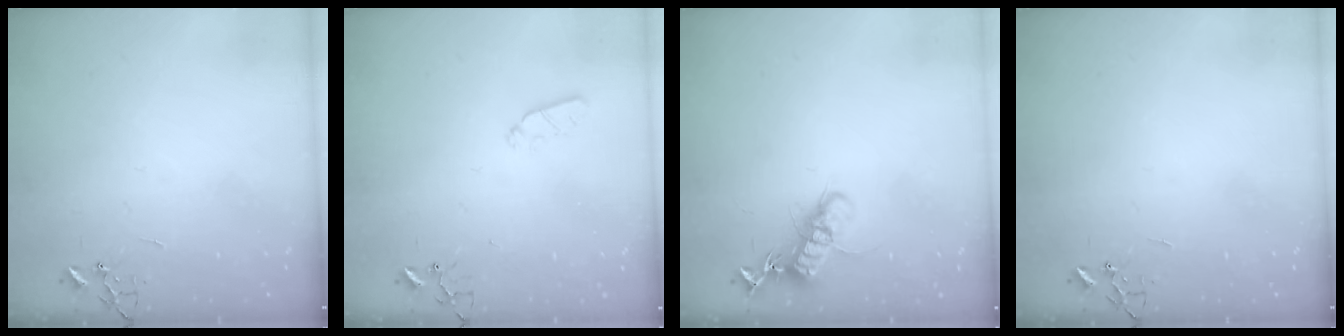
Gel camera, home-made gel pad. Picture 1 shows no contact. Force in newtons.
{"total": 4.2, "press": 4.1, "slide": 1.0}
{"total": 13.8, "press": 13.7, "slide": 1.3}
{"total": 0.0}